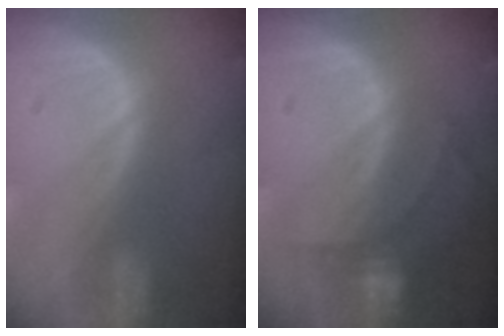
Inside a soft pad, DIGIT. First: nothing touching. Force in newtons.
{"total": 6.1, "press": 5.7, "slide": 2.1}